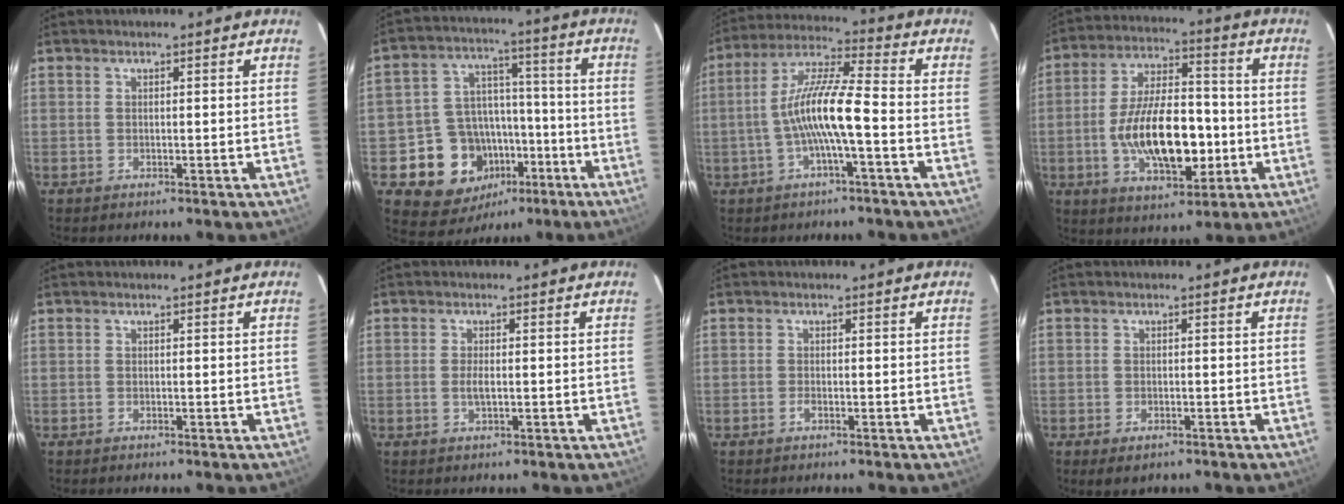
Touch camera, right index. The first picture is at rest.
{"total": 14.9, "force": [-6.3, 12.3, 5.6], "torque": [-0.126, 0.045, -0.069]}
{"total": 10.6, "force": [-2.7, 1.0, 10.2], "torque": [-0.209, 0.014, -0.053]}
{"total": 17.0, "force": [-3.4, 7.8, 14.7], "torque": [-0.276, 0.004, -0.049]}
{"total": 0.0}
{"total": 1.9, "force": [-0.3, 0.6, 1.8], "torque": [-0.037, -0.003, -0.006]}
{"total": 0.8, "force": [-0.6, 0.3, 0.5], "torque": [-0.009, 0.000, -0.013]}
{"total": 2.9, "force": [-1.8, 1.5, 1.8], "torque": [-0.035, -0.011, -0.028]}